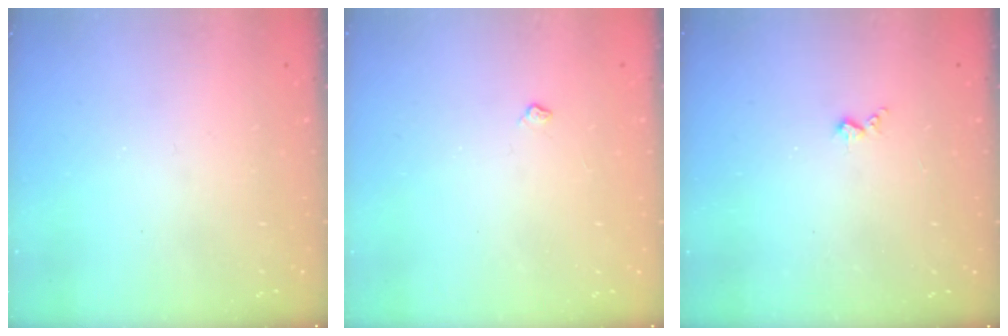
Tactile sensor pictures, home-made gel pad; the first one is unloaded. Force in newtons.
{"total": 3.5, "press": 3.5, "slide": 0.5}
{"total": 3.4, "press": 3.4, "slide": 0.5}